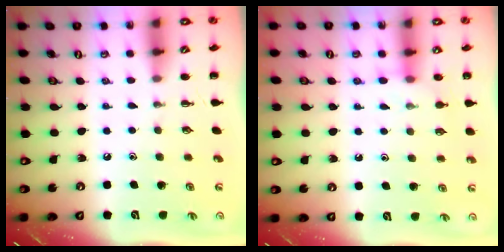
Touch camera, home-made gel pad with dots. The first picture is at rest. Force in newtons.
{"total": 6.2, "press": 6.1, "slide": 0.8}